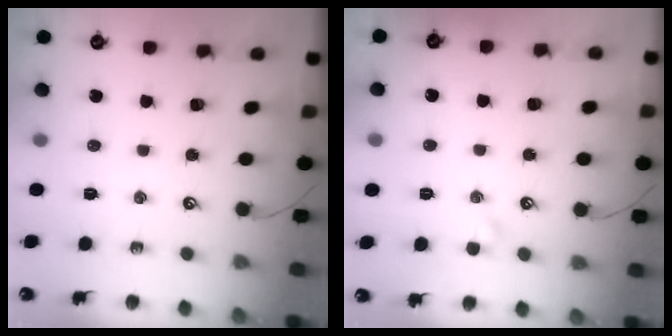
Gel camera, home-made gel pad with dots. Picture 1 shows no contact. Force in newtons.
{"total": 1.3, "press": 1.2, "slide": 0.4}